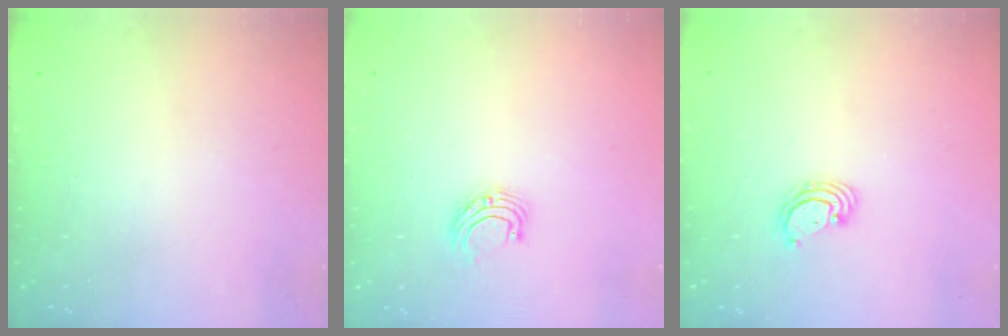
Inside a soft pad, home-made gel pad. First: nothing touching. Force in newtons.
{"total": 5.9, "press": 5.9, "slide": 0.5}
{"total": 3.1, "press": 3.1, "slide": 0.1}